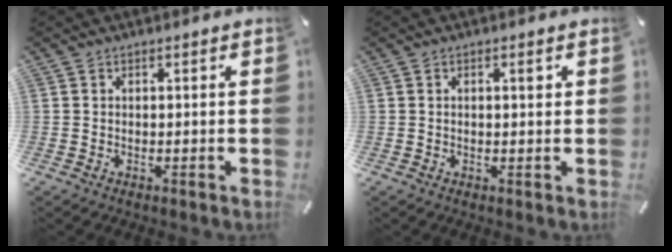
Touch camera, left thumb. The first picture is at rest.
{"total": 1.6, "force": [0.5, 0.5, 1.5], "torque": [-0.021, 0.001, 0.004]}